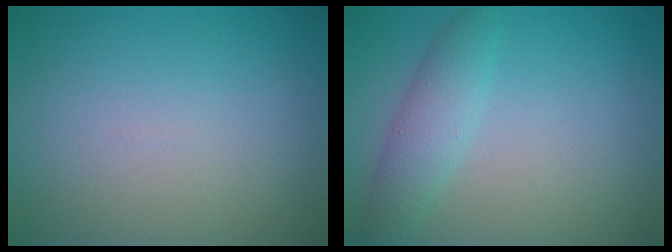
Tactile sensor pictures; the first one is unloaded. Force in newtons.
{"total": 2.9, "press": 2.9, "slide": 0.2}